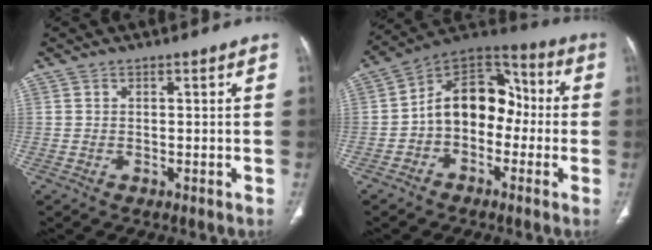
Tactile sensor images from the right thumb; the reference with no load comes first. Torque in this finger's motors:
{"motor_torque": [1.99, 1.89, 1.33, -0.83, 0.11]}